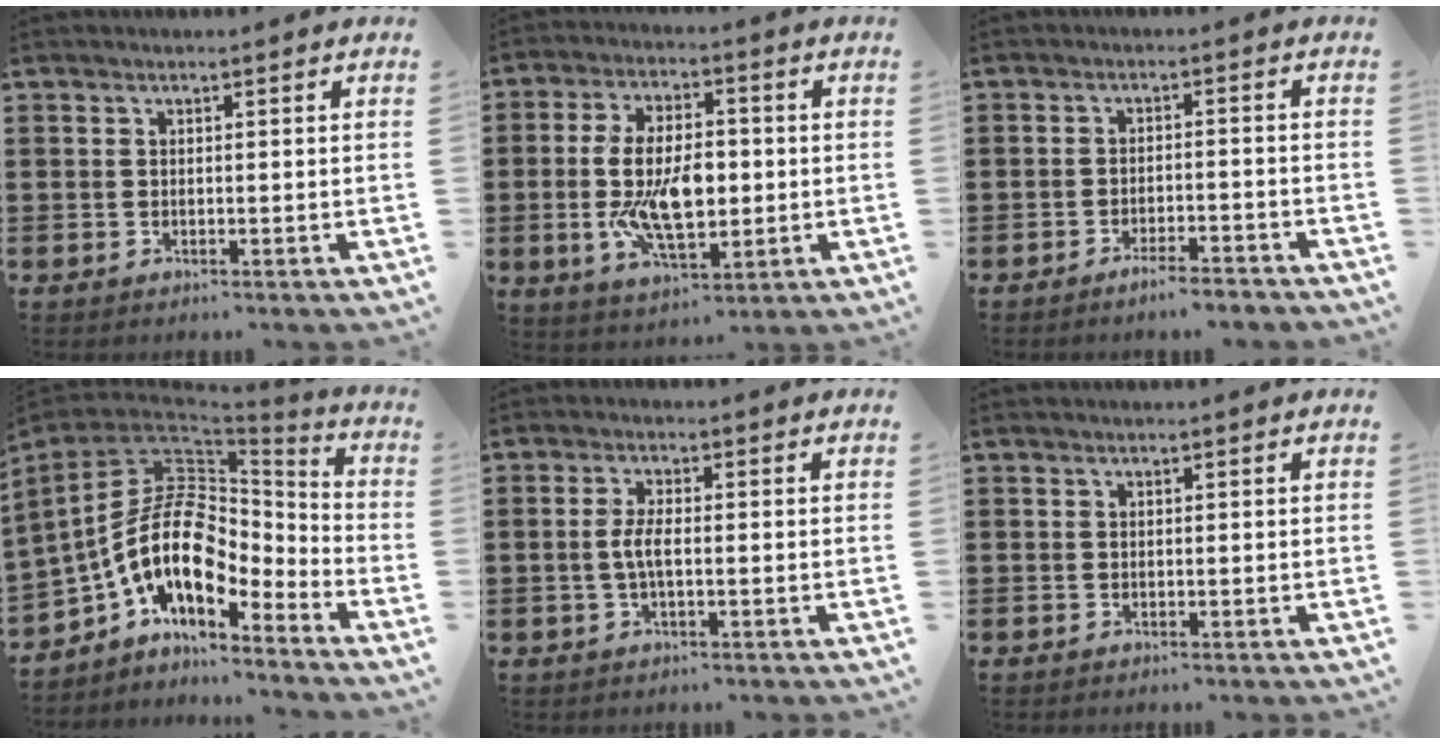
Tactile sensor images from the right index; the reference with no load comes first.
{"total": 11.6, "force": [-1.0, 5.8, 10.0], "torque": [-0.198, -0.005, -0.023]}
{"total": 3.2, "force": [-2.9, 0.0, 1.2], "torque": [-0.020, 0.003, -0.056]}
{"total": 15.4, "force": [-2.0, 9.4, 12.0], "torque": [-0.278, -0.002, -0.046]}
{"total": 3.3, "force": [-0.5, 0.8, 3.2], "torque": [-0.079, -0.007, -0.018]}
{"total": 0.0}